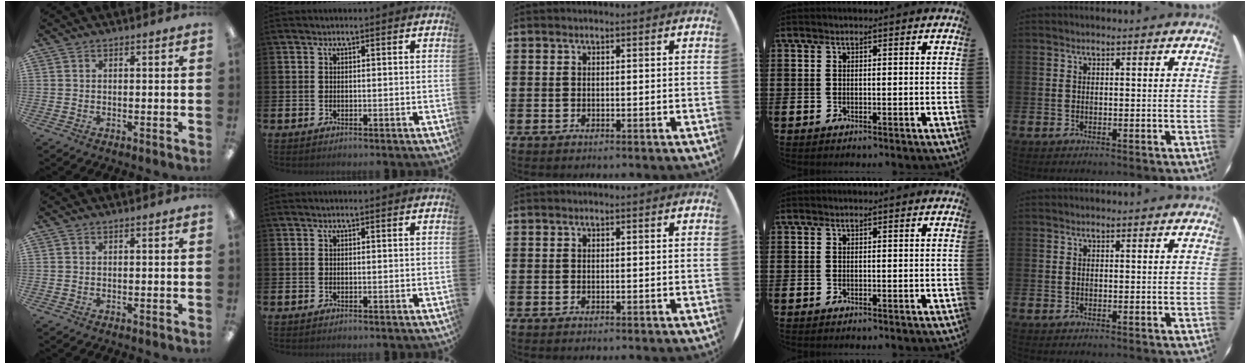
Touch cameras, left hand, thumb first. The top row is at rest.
{}